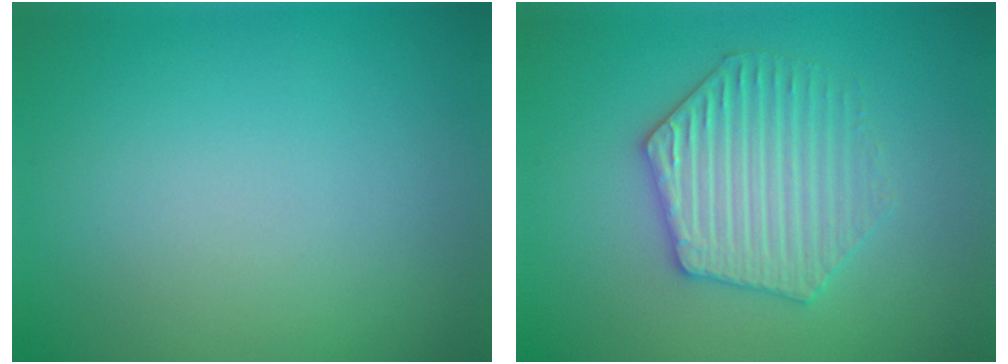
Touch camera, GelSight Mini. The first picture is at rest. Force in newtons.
{"total": 4.0, "press": 3.9, "slide": 0.9}